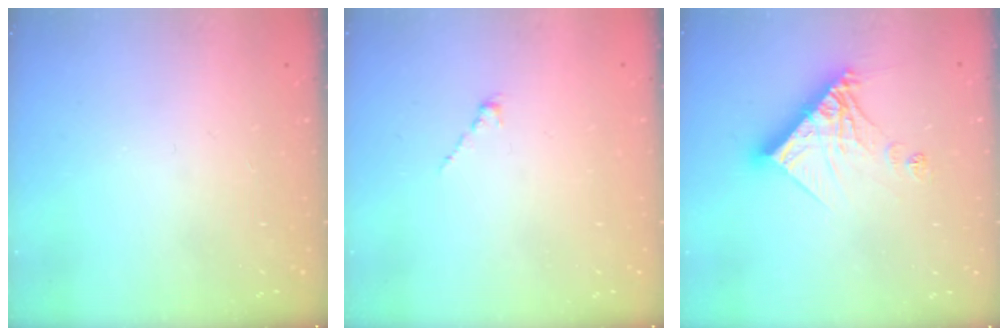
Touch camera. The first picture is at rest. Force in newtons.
{"total": 0.0}
{"total": 12.7, "press": 12.7, "slide": 1.2}